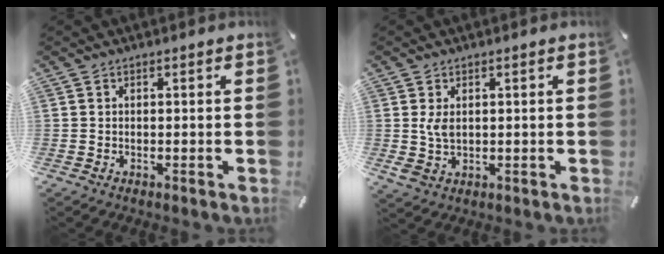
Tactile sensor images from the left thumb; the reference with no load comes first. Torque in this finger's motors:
{"motor_torque": [0.62, 0.53, 0.60, -0.07, 0.04]}